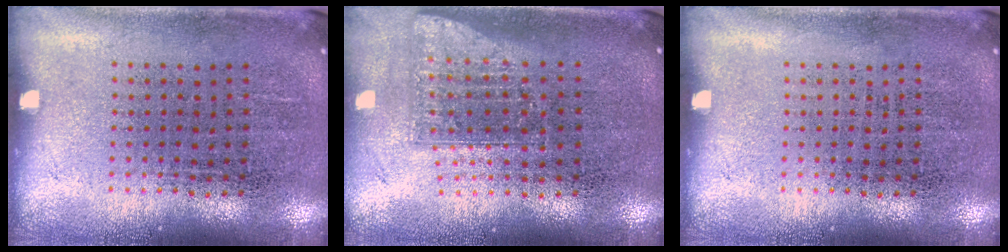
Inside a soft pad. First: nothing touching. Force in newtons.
{"total": 1.6, "press": 1.2, "slide": 1.1}
{"total": 0.0}